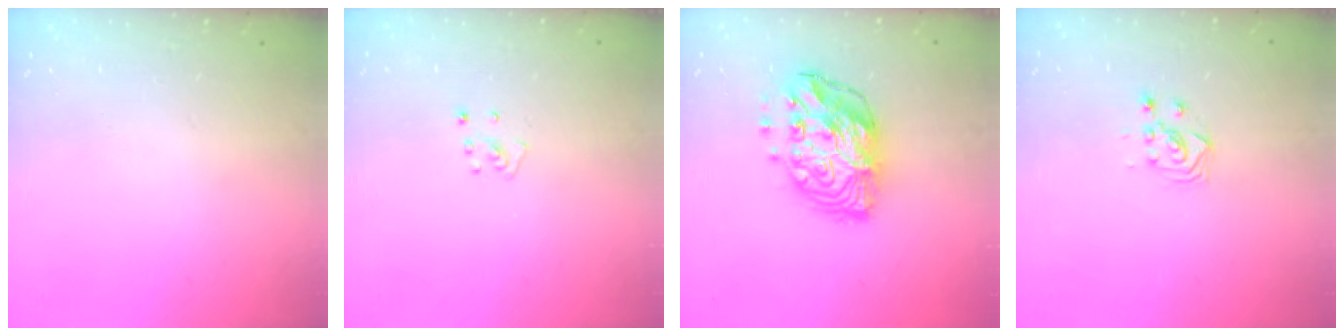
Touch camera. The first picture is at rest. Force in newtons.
{"total": 3.8, "press": 3.8, "slide": 0.4}
{"total": 13.7, "press": 13.6, "slide": 1.2}
{"total": 2.7, "press": 2.7, "slide": 0.3}